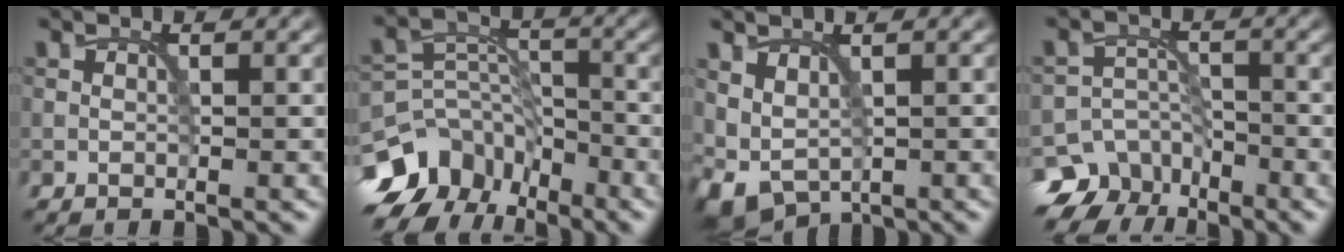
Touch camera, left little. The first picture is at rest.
{"total": 9.6, "force": [-6.8, 6.1, 2.9], "torque": [-0.047, 0.013, -0.124]}
{"total": 2.6, "force": [0.9, 1.5, 1.9], "torque": [-0.043, -0.012, 0.024]}
{"total": 6.9, "force": [-5.1, 4.4, 1.3], "torque": [0.000, -0.003, -0.084]}